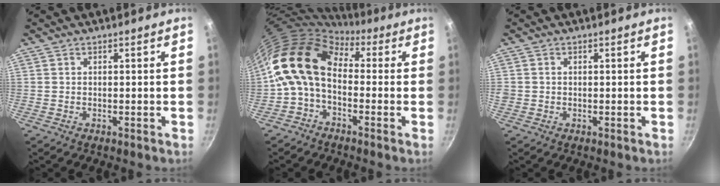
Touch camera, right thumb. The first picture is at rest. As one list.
[{"total": 13.2, "force": [0.3, 8.9, 9.7], "torque": [-0.160, 0.030, -0.020]}, {"total": 0.8, "force": [-0.1, 0.8, 0.2], "torque": [-0.002, 0.001, -0.002]}]